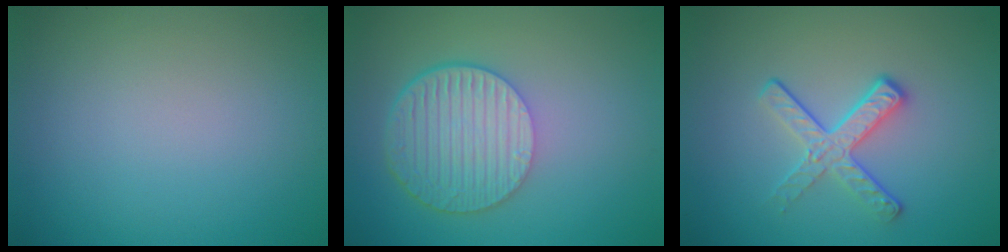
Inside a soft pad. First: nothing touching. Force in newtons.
{"total": 7.0, "press": 5.0, "slide": 4.9}
{"total": 3.1, "press": 2.4, "slide": 1.9}